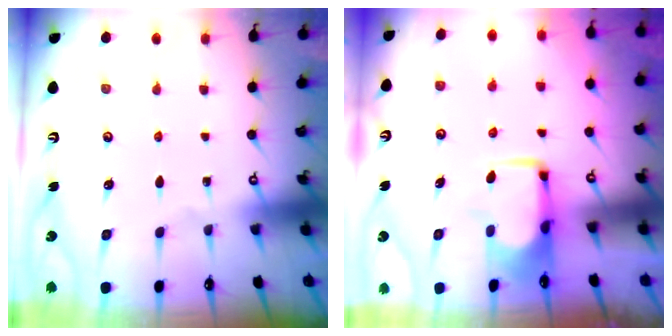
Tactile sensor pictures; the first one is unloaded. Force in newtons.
{"total": 1.7, "press": 1.6, "slide": 0.5}